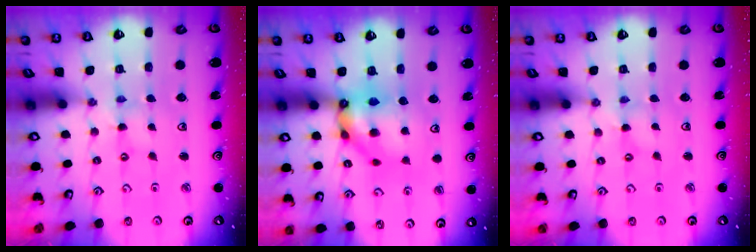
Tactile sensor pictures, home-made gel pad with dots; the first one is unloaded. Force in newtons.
{"total": 10.0, "press": 10.0, "slide": 0.4}
{"total": 0.0}